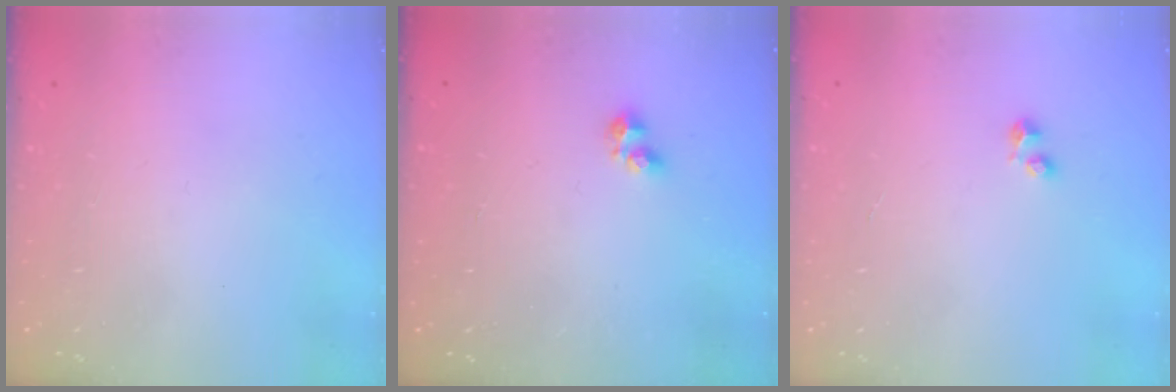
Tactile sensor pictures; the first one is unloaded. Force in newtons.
{"total": 2.8, "press": 2.7, "slide": 0.5}
{"total": 2.4, "press": 2.4, "slide": 0.4}